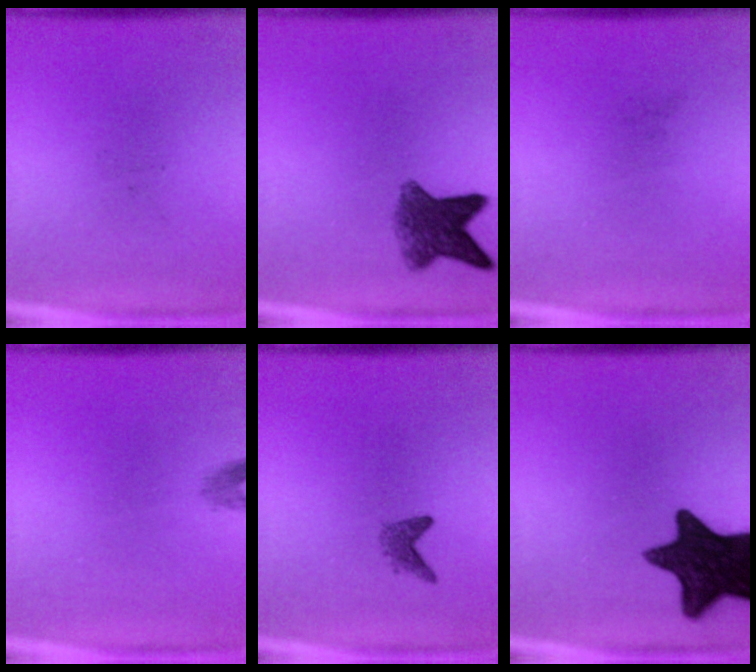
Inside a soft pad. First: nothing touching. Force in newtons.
{"total": 6.6}
{"total": 0.0}
{"total": 1.2}
{"total": 1.4}
{"total": 15.2}